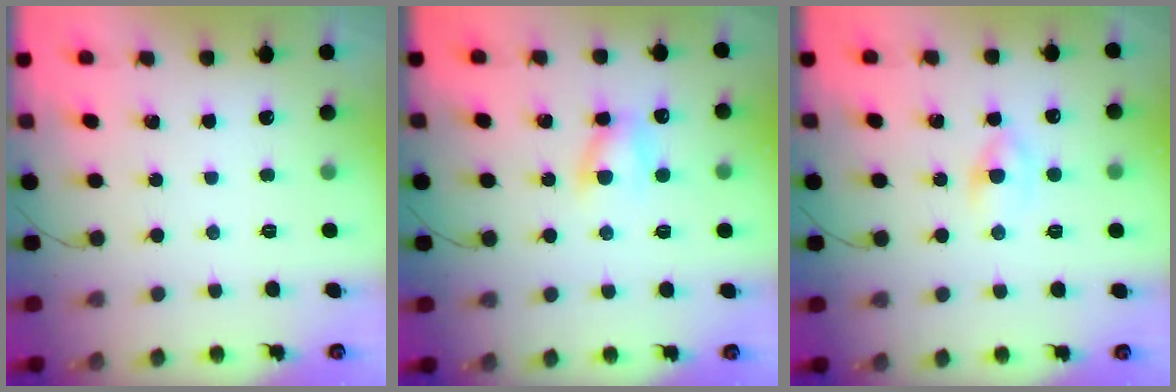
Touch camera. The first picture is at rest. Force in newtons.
{"total": 6.4, "press": 6.2, "slide": 1.5}
{"total": 2.3, "press": 2.0, "slide": 1.1}